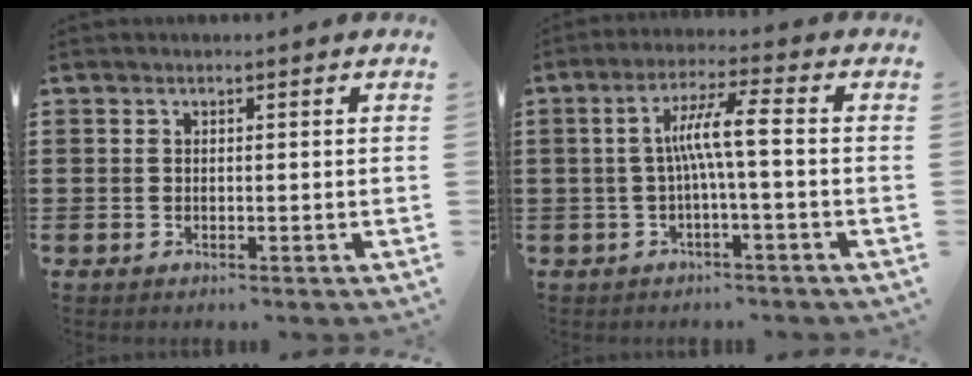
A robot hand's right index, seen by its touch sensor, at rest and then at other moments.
{"total": 6.5, "force": [-0.5, 0.4, 6.5], "torque": [-0.121, 0.005, -0.016]}